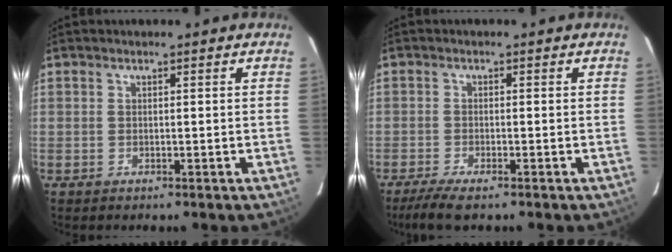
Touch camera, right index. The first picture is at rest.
{"total": 4.4, "force": [-3.3, 0.5, 2.9], "torque": [-0.054, -0.011, -0.056]}